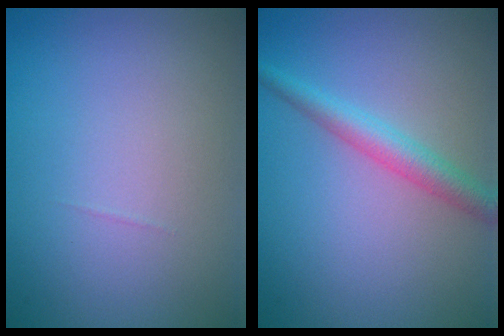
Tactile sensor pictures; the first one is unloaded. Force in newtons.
{"total": 2.9, "press": 2.9, "slide": 0.1}